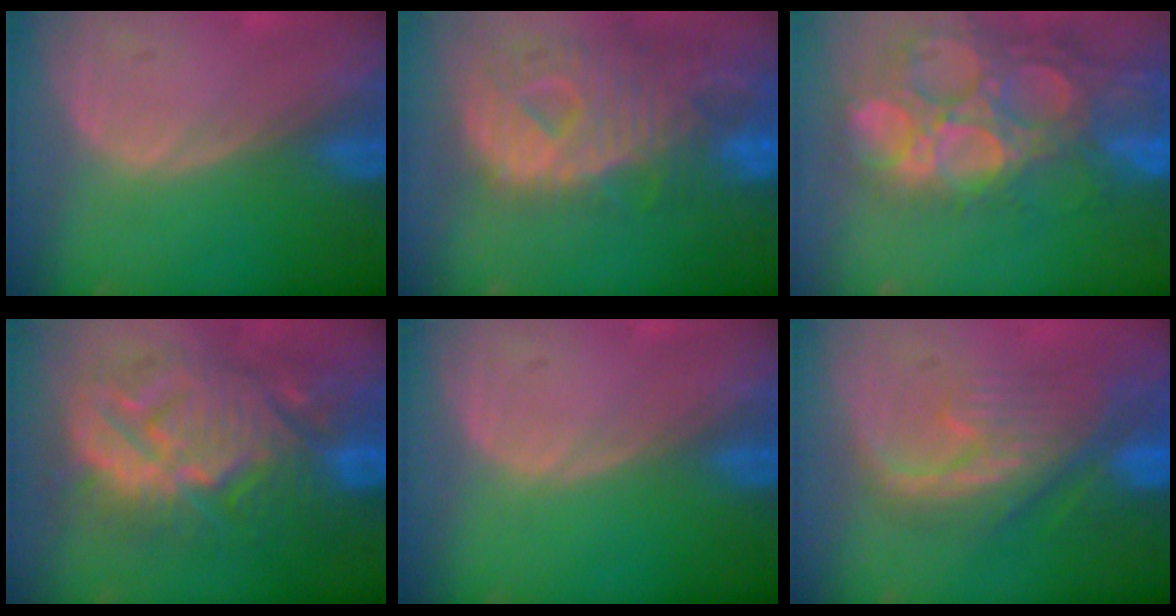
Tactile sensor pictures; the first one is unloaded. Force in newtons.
{"total": 12.8, "press": 11.0, "slide": 6.6}
{"total": 15.6, "press": 13.0, "slide": 8.7}
{"total": 13.5, "press": 13.4, "slide": 1.3}
{"total": 0.0}
{"total": 8.5, "press": 8.3, "slide": 1.5}